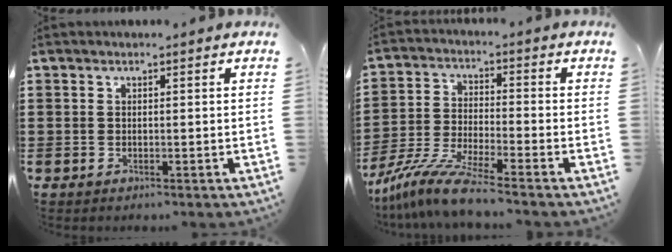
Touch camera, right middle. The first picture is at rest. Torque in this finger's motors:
{"motor_torque": [2.14, 0.00, 0.47, 0.18]}